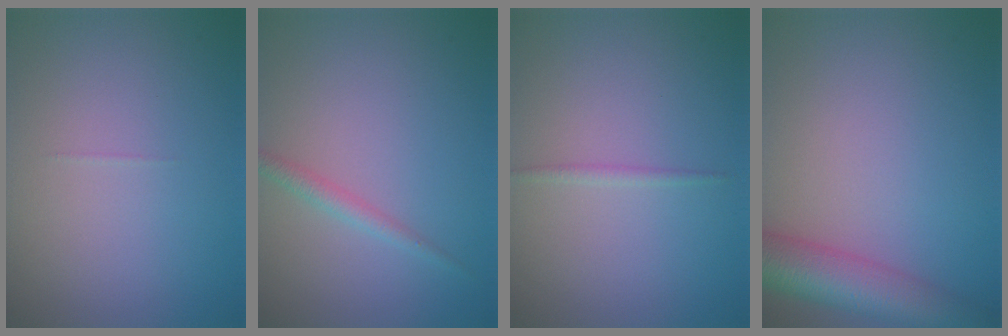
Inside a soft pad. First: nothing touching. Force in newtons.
{"total": 1.4, "press": 1.4, "slide": 0.0}
{"total": 0.7, "press": 0.7, "slide": 0.0}
{"total": 7.3, "press": 7.3, "slide": 0.4}